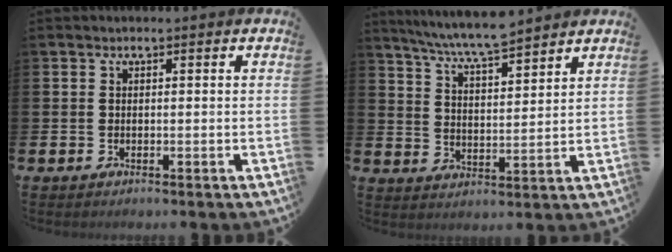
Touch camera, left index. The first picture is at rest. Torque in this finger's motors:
{"motor_torque": [0.59, -0.66, 0.43, 0.21]}